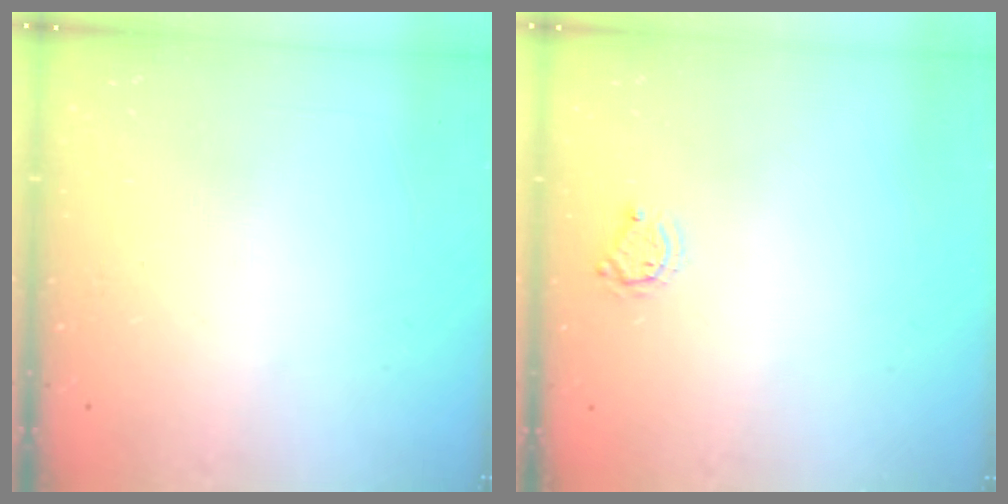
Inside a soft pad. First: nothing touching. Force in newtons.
{"total": 3.9, "press": 3.9, "slide": 0.4}